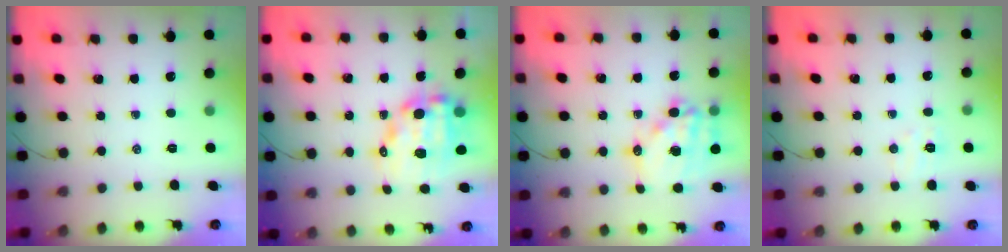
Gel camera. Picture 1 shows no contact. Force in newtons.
{"total": 12.3, "press": 11.9, "slide": 3.0}
{"total": 15.2, "press": 14.8, "slide": 3.5}
{"total": 5.5, "press": 5.3, "slide": 1.2}